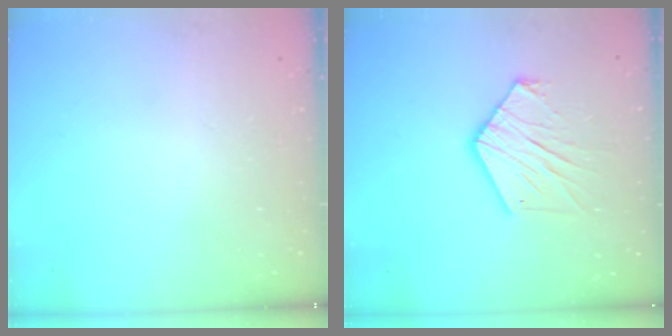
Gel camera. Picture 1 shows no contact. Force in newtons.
{"total": 11.3, "press": 11.2, "slide": 0.6}